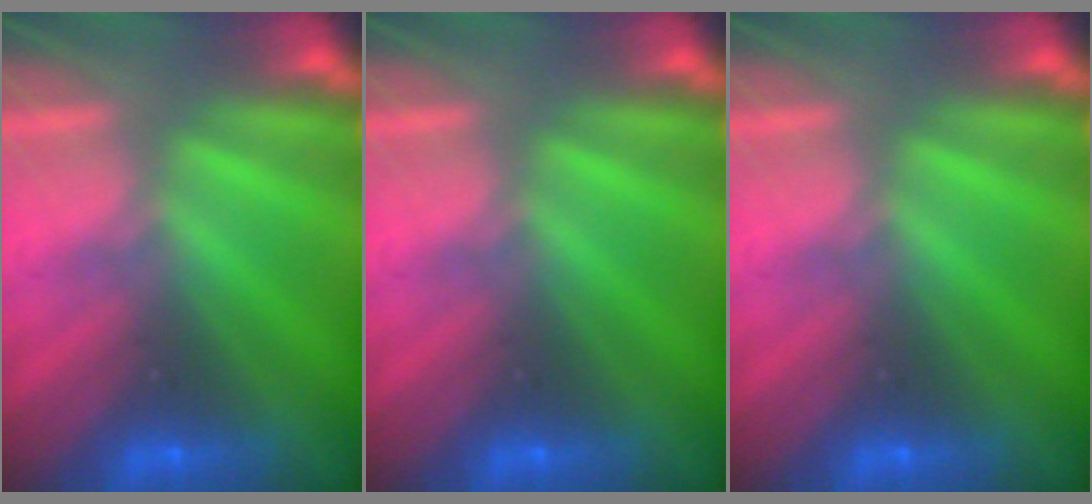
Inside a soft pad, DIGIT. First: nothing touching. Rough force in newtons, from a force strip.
{"total": 0.0}
{"total": 0.0}